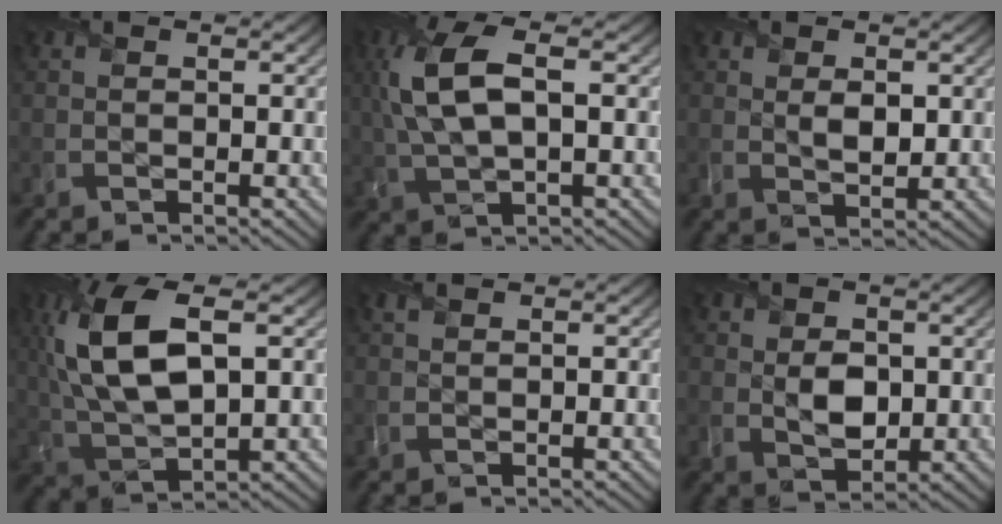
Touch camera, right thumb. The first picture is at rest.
{"total": 9.5, "force": [1.6, 4.0, 8.5], "torque": [-0.204, 0.009, 0.025]}
{"total": 2.1, "force": [0.5, 1.3, 1.6], "torque": [-0.033, -0.009, 0.013]}
{"total": 13.2, "force": [3.1, 5.9, 11.4], "torque": [-0.268, 0.011, 0.062]}
{"total": 0.5, "force": [0.4, 0.2, 0.2], "torque": [-0.008, 0.000, 0.009]}
{"total": 3.7, "force": [0.1, 2.8, 2.4], "torque": [-0.047, -0.008, 0.006]}